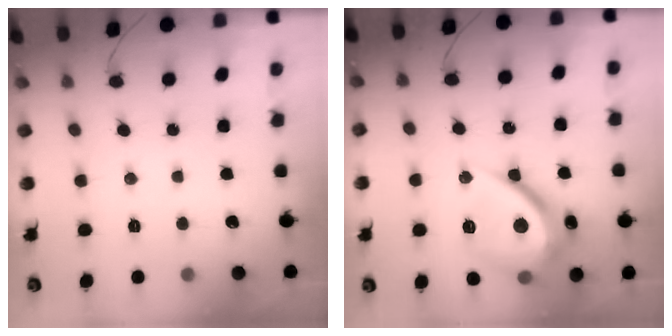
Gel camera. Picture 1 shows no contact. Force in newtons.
{"total": 14.7, "press": 14.7, "slide": 0.5}